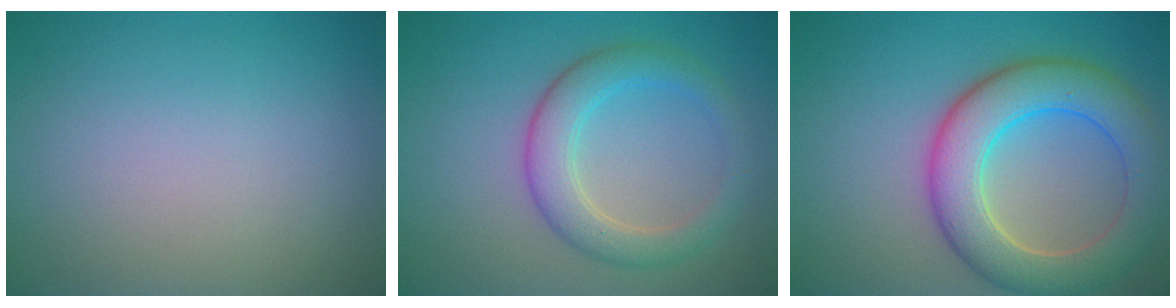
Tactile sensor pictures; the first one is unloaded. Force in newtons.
{"total": 4.2, "press": 4.2, "slide": 0.1}
{"total": 7.9, "press": 7.9, "slide": 0.5}